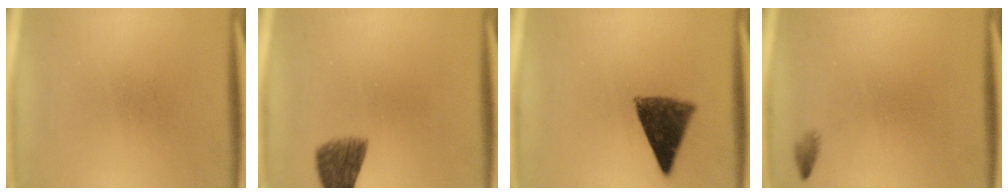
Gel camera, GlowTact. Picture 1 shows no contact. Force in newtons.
{"total": 5.9}
{"total": 9.3}
{"total": 0.8}